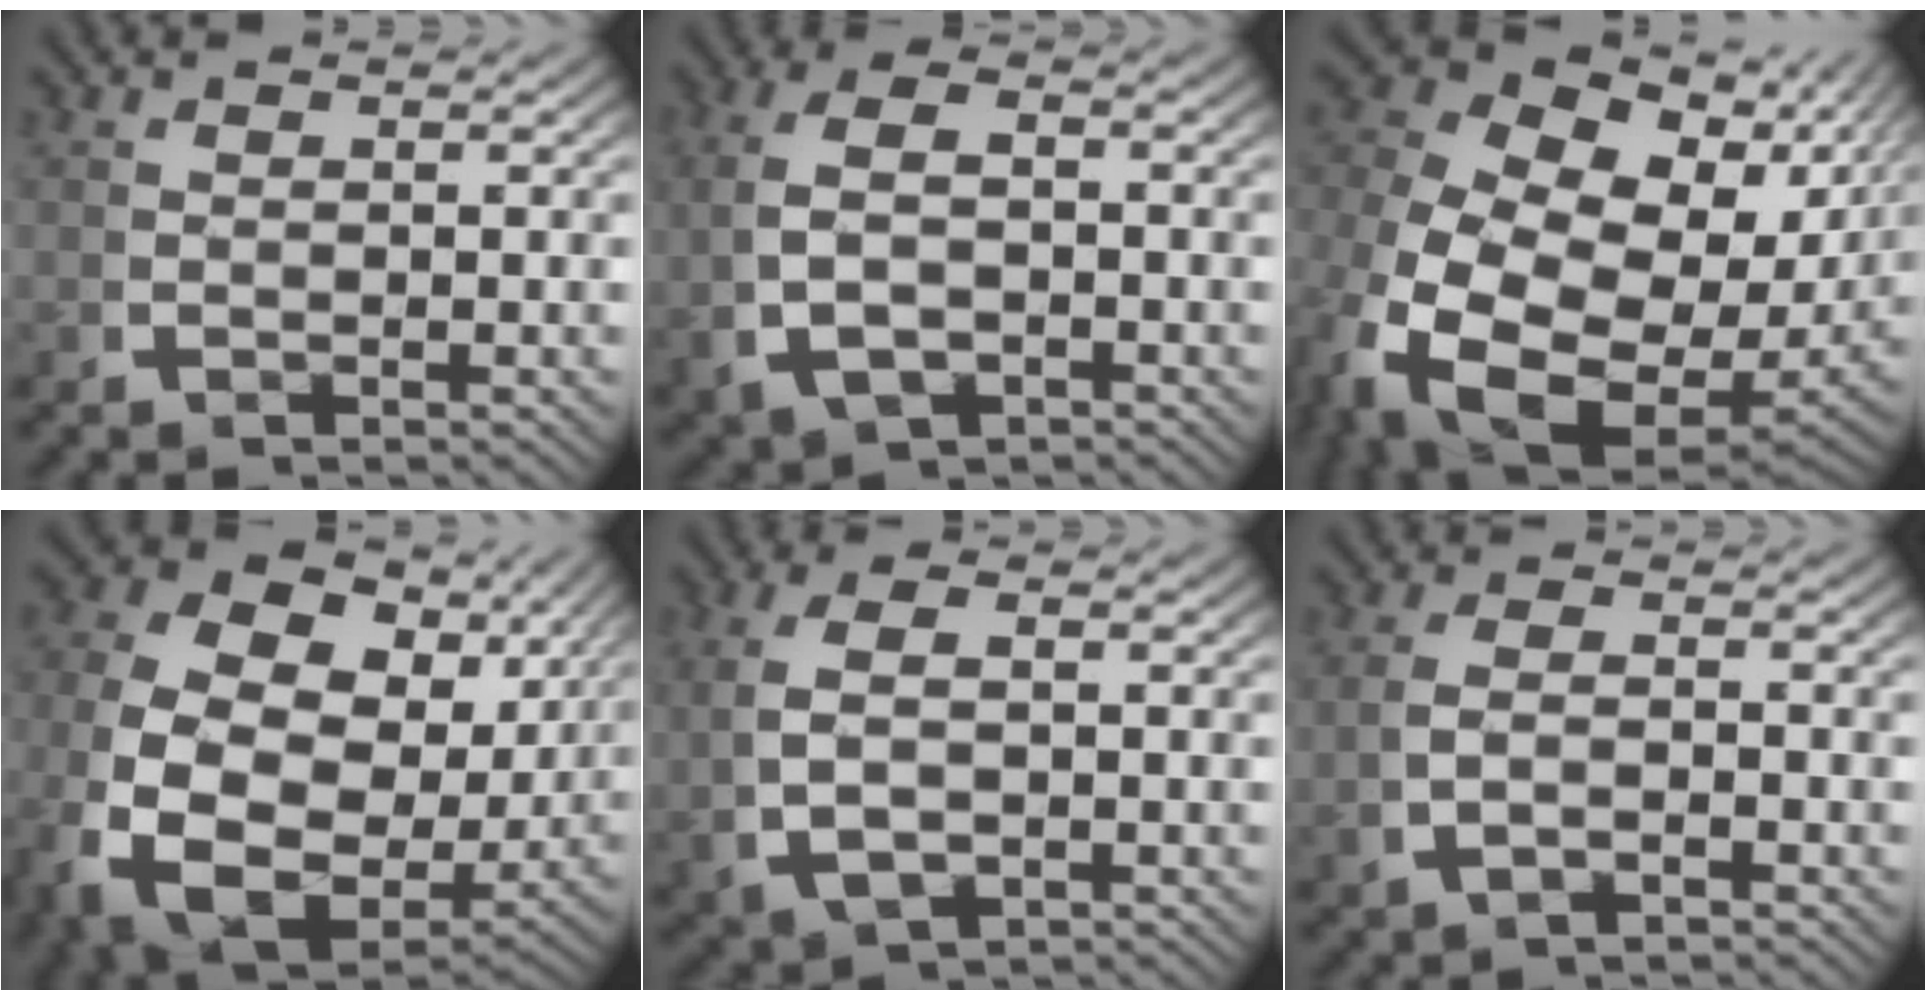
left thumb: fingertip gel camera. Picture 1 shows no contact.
{"total": 6.2, "force": [-0.6, 3.8, 4.8], "torque": [-0.113, -0.007, 0.001]}
{"total": 19.3, "force": [-0.7, 13.6, 13.8], "torque": [-0.286, -0.056, 0.003]}
{"total": 16.2, "force": [-0.9, 11.5, 11.4], "torque": [-0.270, -0.068, 0.008]}
{"total": 5.7, "force": [0.0, 3.4, 4.6], "torque": [-0.106, -0.006, 0.015]}
{"total": 2.4, "force": [-0.5, 1.1, 2.1], "torque": [-0.052, 0.000, -0.004]}